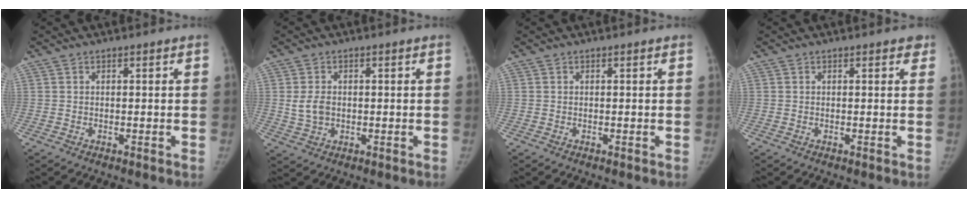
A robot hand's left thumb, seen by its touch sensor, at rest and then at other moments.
{"total": 4.1, "force": [0.0, 3.0, 2.7], "torque": [-0.044, 0.002, 0.007]}
{"total": 0.0}
{"total": 1.3, "force": [0.8, 0.6, 0.7], "torque": [0.003, -0.002, 0.005]}